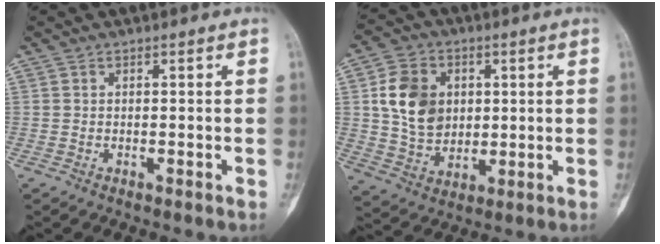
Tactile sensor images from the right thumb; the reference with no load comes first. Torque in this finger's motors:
{"motor_torque": [1.42, 1.58, 0.76, -0.70, 0.25]}